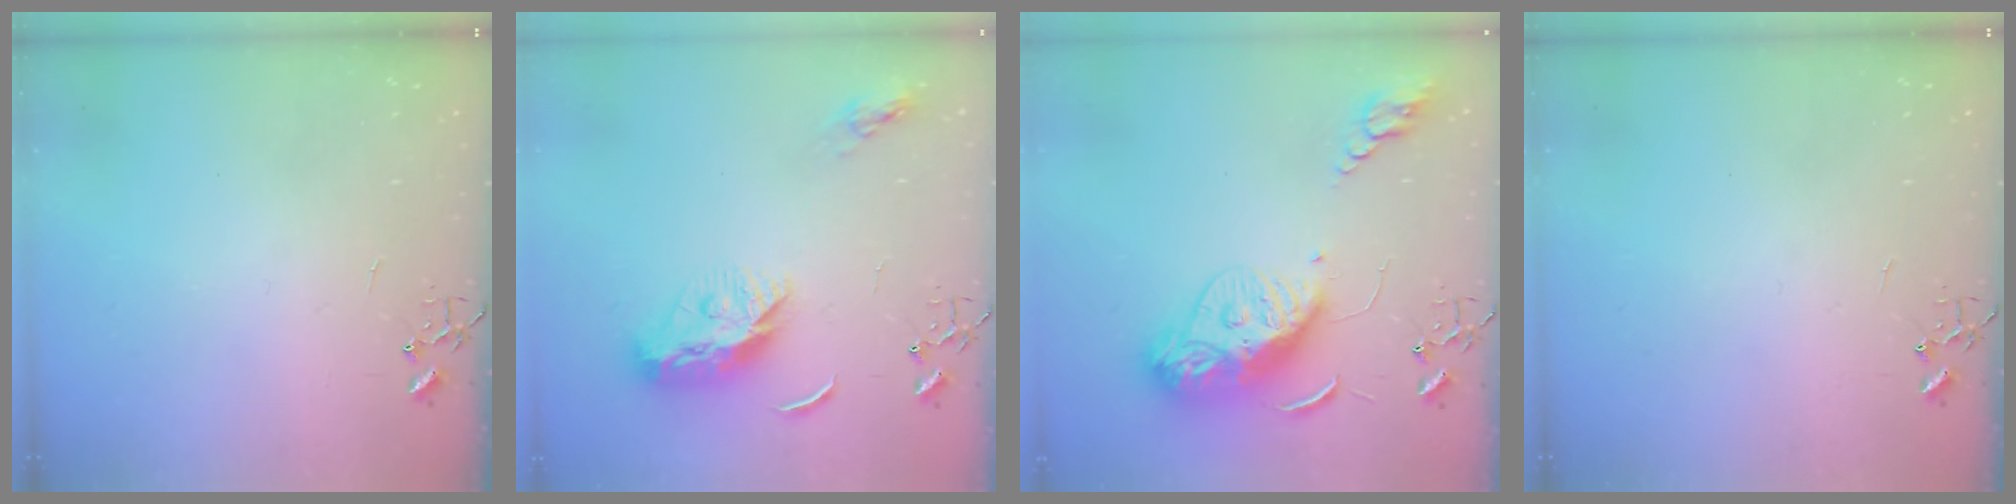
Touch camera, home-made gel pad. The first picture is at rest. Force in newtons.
{"total": 12.7, "press": 12.7, "slide": 0.3}
{"total": 14.4, "press": 14.4, "slide": 1.3}
{"total": 0.0}